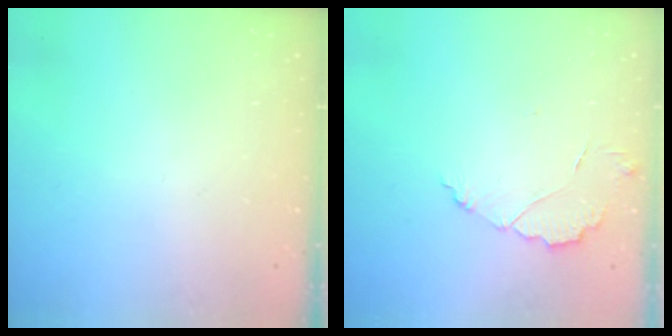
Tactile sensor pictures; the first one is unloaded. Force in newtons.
{"total": 4.3, "press": 4.3, "slide": 0.3}